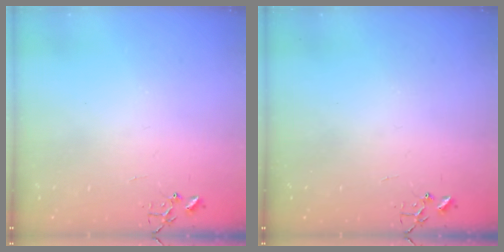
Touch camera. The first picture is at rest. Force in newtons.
{"total": 0.0}